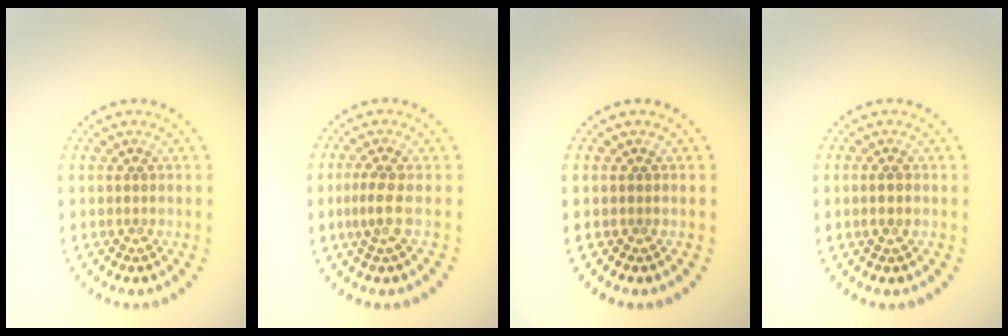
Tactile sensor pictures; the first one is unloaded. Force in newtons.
{"total": 1.9, "press": 1.4, "slide": 1.3}
{"total": 0.0}
{"total": 1.1, "press": 1.0, "slide": 0.5}